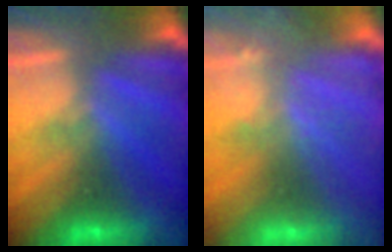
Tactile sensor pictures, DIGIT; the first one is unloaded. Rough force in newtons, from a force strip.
{"total": 2.1}